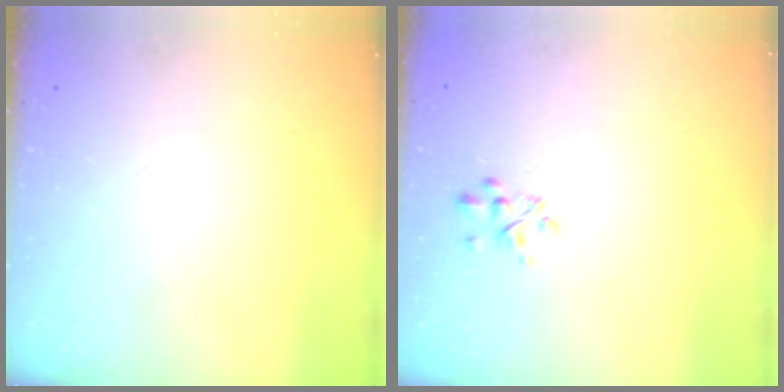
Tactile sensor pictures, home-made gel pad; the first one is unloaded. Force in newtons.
{"total": 3.0, "press": 2.8, "slide": 1.1}